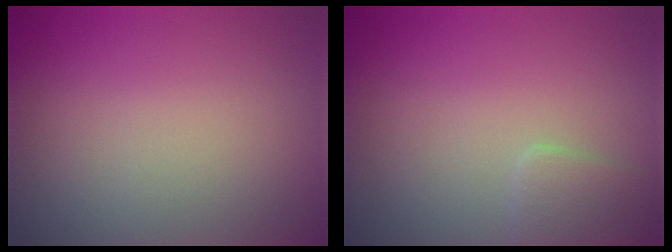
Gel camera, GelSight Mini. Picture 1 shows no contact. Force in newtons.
{"total": 1.9, "press": 1.9, "slide": 0.1}